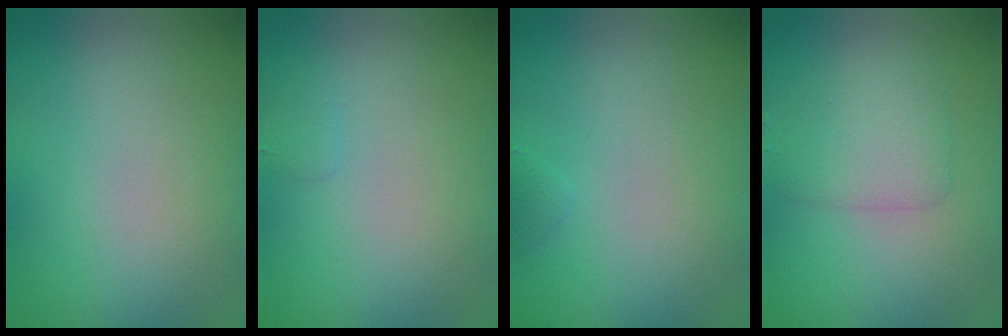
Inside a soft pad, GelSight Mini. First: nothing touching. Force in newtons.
{"total": 0.7, "press": 0.7, "slide": 0.1}
{"total": 0.5, "press": 0.5, "slide": 0.0}
{"total": 2.9, "press": 2.9, "slide": 0.0}